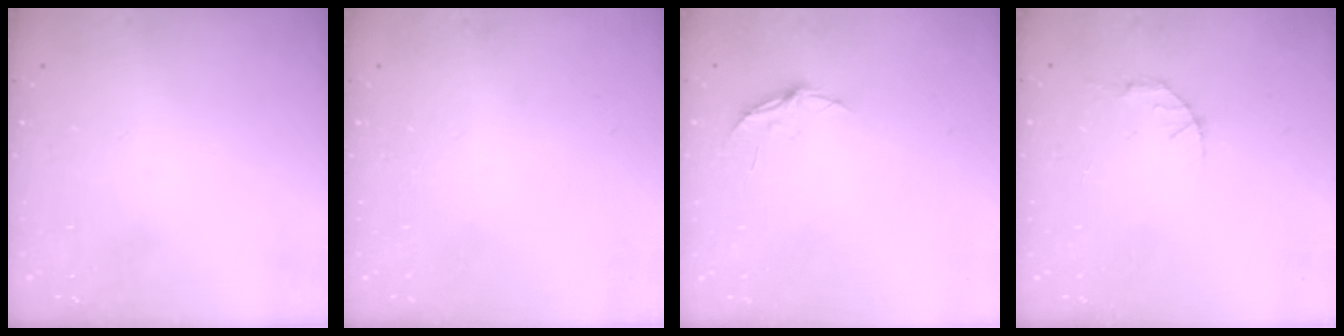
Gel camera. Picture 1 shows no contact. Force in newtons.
{"total": 0.0}
{"total": 3.8, "press": 3.8, "slide": 0.3}
{"total": 2.8, "press": 2.8, "slide": 0.4}